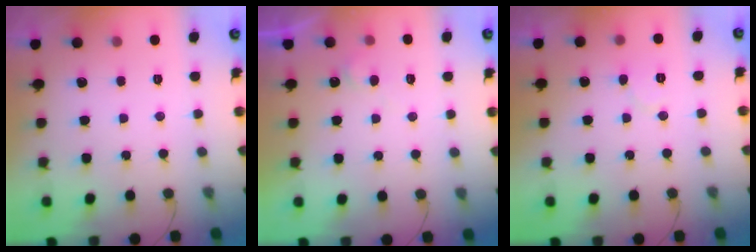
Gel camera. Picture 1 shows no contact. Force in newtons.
{"total": 5.5, "press": 5.5, "slide": 0.4}
{"total": 5.7, "press": 5.7, "slide": 0.5}